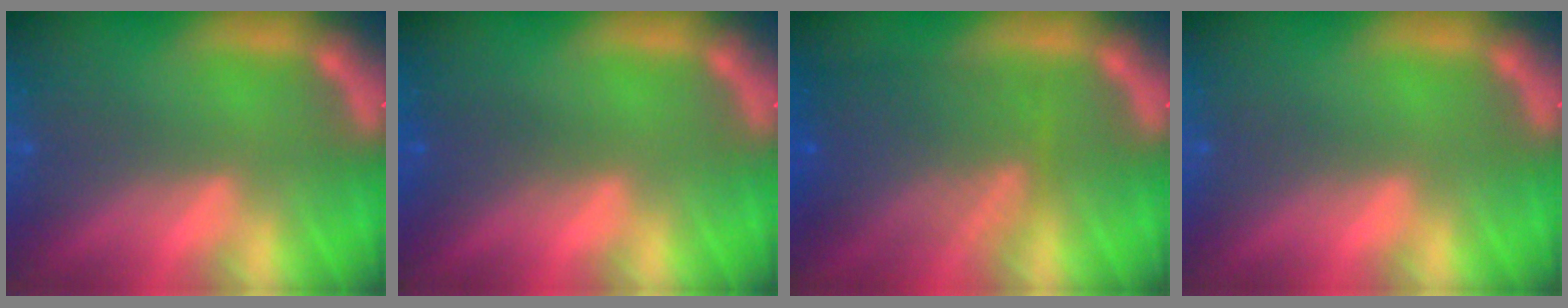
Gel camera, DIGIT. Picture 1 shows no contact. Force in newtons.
{"total": 1.4}
{"total": 7.6}
{"total": 0.0}